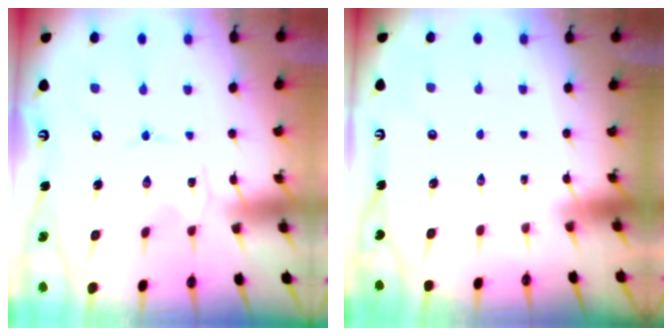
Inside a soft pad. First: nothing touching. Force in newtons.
{"total": 1.6, "press": 1.6, "slide": 0.1}